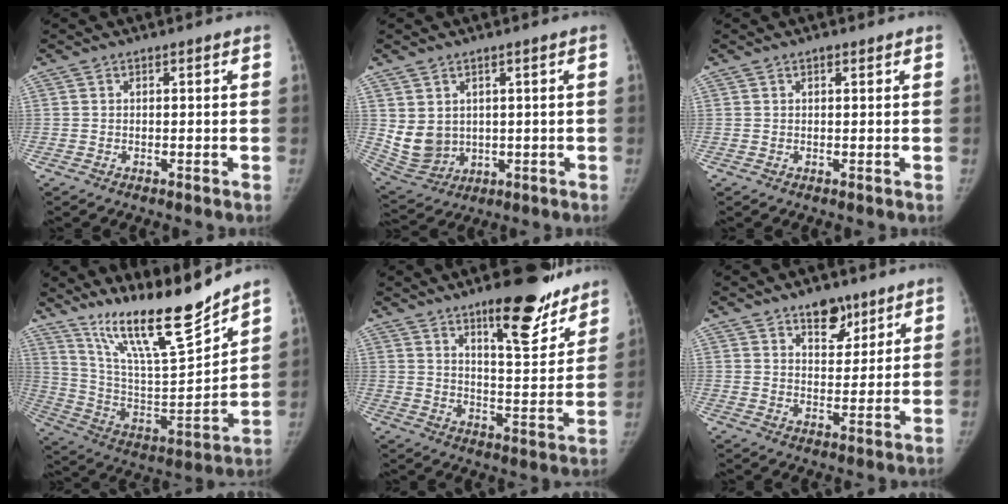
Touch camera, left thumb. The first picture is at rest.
{"total": 7.6, "force": [1.5, 6.2, 4.1], "torque": [-0.067, -0.017, 0.054]}
{"total": 0.8, "force": [0.5, 0.3, 0.5], "torque": [-0.008, -0.002, 0.008]}
{"total": 20.7, "force": [16.7, 2.6, 12.0], "torque": [-0.173, -0.098, 0.298]}
{"total": 15.9, "force": [11.2, 4.8, 10.3], "torque": [-0.099, -0.077, 0.167]}
{"total": 7.2, "force": [4.8, 3.9, 3.7], "torque": [-0.022, -0.030, 0.076]}